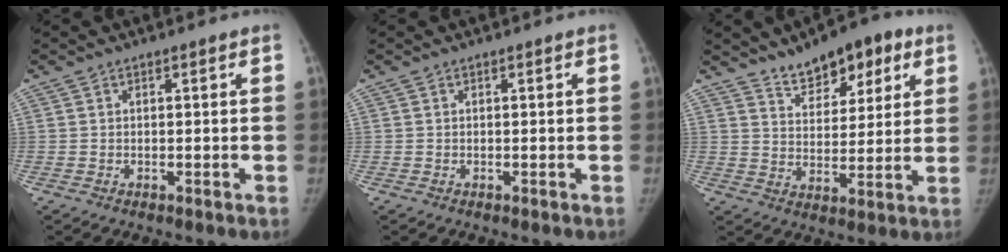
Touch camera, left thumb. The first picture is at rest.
{"total": 0.0}
{"total": 12.1, "force": [7.8, 6.0, 7.1], "torque": [-0.066, -0.029, 0.122]}